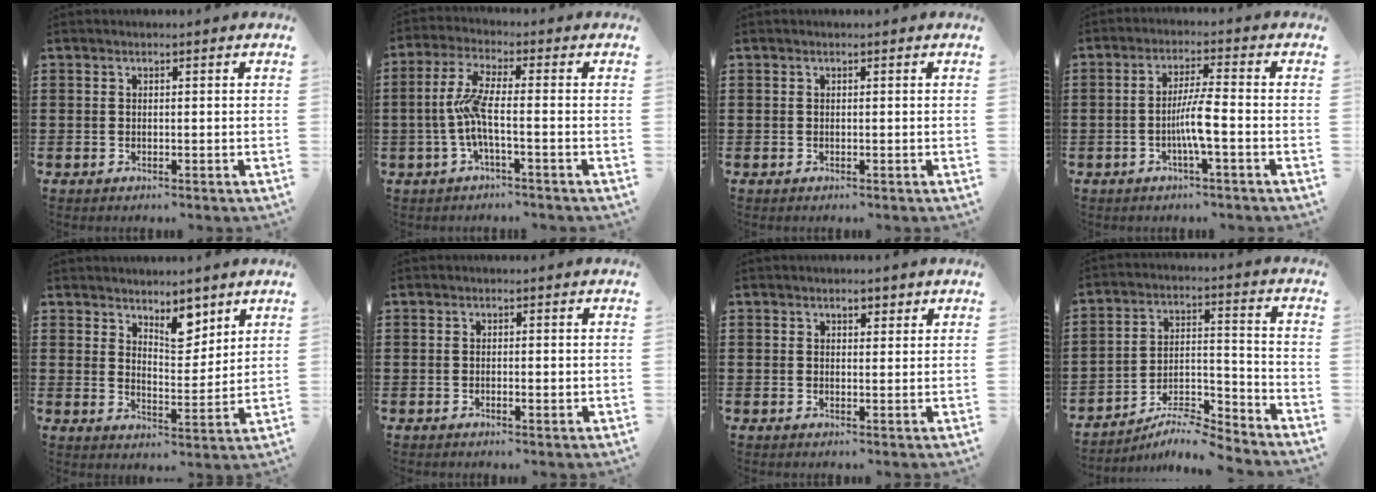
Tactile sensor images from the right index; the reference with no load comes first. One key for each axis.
{"total": 6.1, "fx": -1.6, "fy": 0.9, "fz": 5.8, "tx": -0.140, "ty": -0.014, "tz": -0.041}
{"total": 0.0}
{"total": 5.2, "fx": -1.6, "fy": 0.1, "fz": 5.0, "tx": -0.095, "ty": -0.005, "tz": -0.034}
{"total": 6.2, "fx": 4.6, "fy": 2.8, "fz": 3.1, "tx": -0.050, "ty": -0.012, "tz": 0.079}
{"total": 0.8, "fx": -0.3, "fy": 0.2, "fz": 0.7, "tx": -0.012, "ty": -0.005, "tz": -0.005}
{"total": 1.8, "fx": 1.3, "fy": 0.9, "fz": 0.8, "tx": -0.011, "ty": 0.001, "tz": 0.022}
{"total": 7.9, "fx": -7.5, "fy": 0.6, "fz": 2.4, "tx": -0.036, "ty": 0.012, "tz": -0.145}